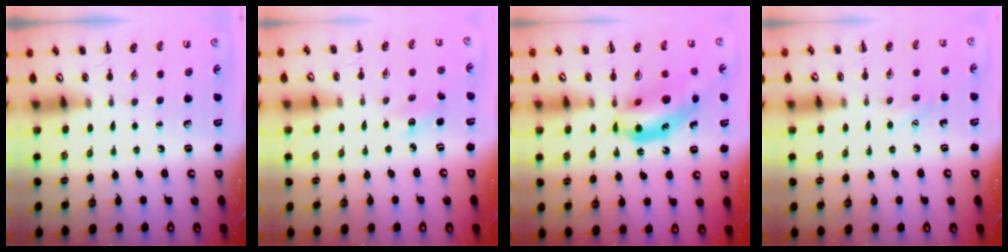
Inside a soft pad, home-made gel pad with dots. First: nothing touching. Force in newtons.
{"total": 3.8, "press": 3.6, "slide": 1.1}
{"total": 13.4, "press": 13.0, "slide": 3.3}
{"total": 6.4, "press": 6.3, "slide": 1.5}